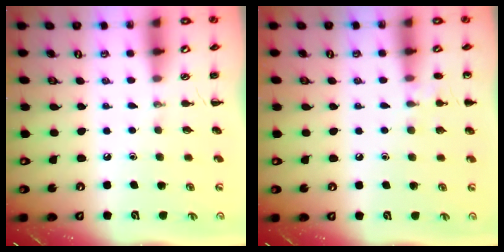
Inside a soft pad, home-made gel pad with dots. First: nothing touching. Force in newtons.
{"total": 6.3, "press": 6.0, "slide": 2.0}